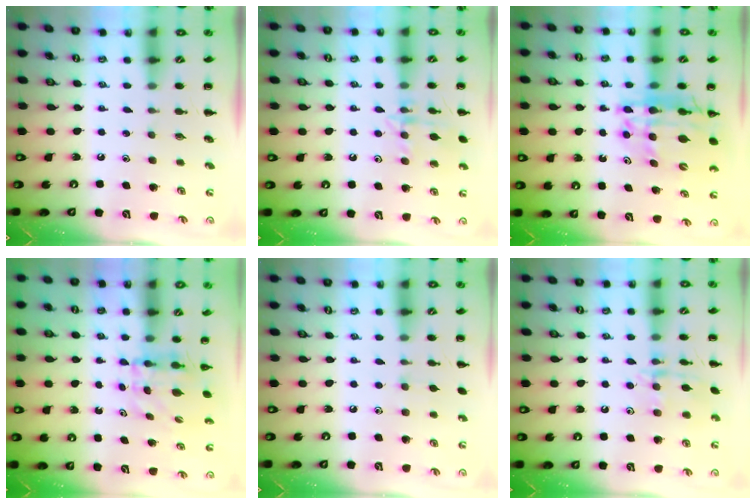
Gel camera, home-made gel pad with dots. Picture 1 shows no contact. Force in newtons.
{"total": 12.7, "press": 12.7, "slide": 0.8}
{"total": 16.8, "press": 16.2, "slide": 4.5}
{"total": 3.9, "press": 3.9, "slide": 0.1}
{"total": 4.3, "press": 3.9, "slide": 1.7}
{"total": 12.0, "press": 12.0, "slide": 0.6}